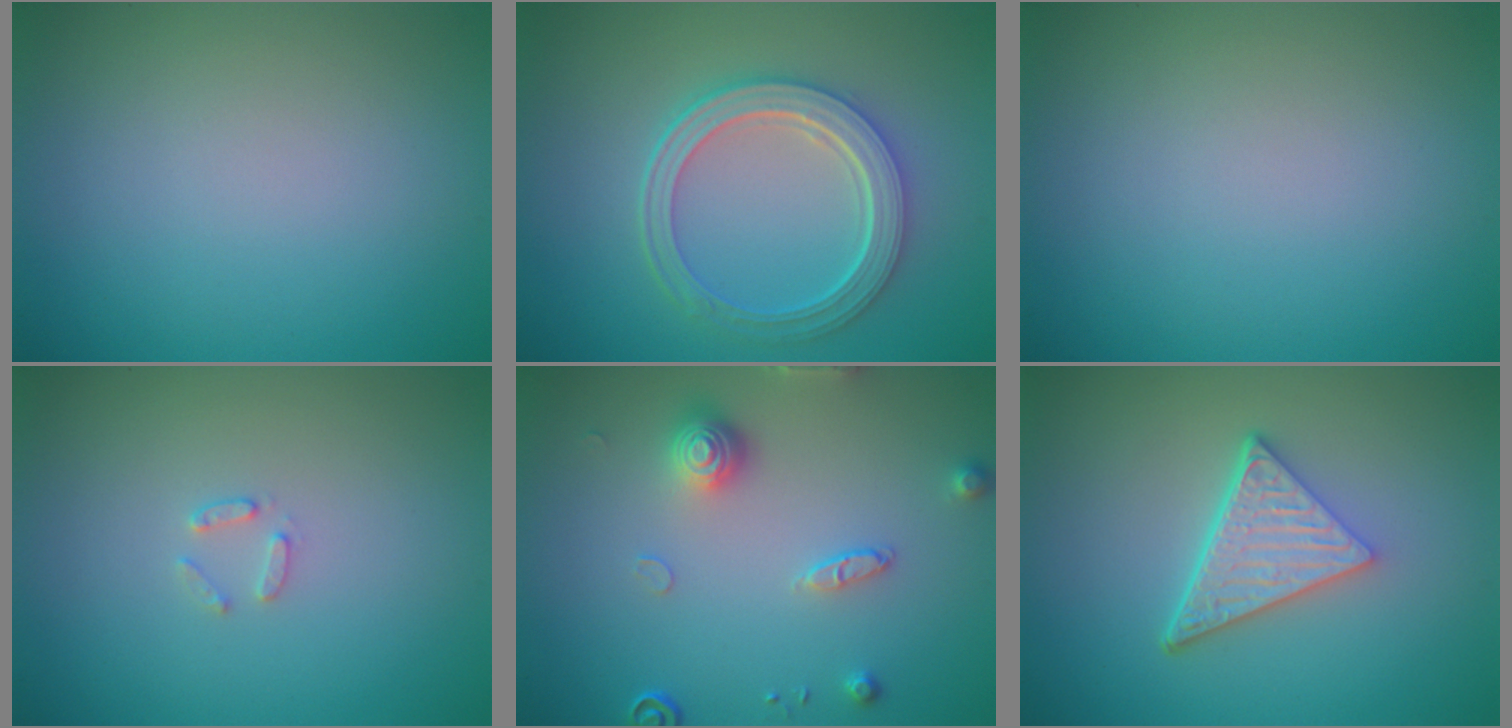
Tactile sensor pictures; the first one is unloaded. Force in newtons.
{"total": 5.6, "press": 4.3, "slide": 3.5}
{"total": 0.0}
{"total": 1.0, "press": 1.0, "slide": 0.2}
{"total": 3.0, "press": 2.8, "slide": 1.1}
{"total": 5.1, "press": 3.5, "slide": 3.7}